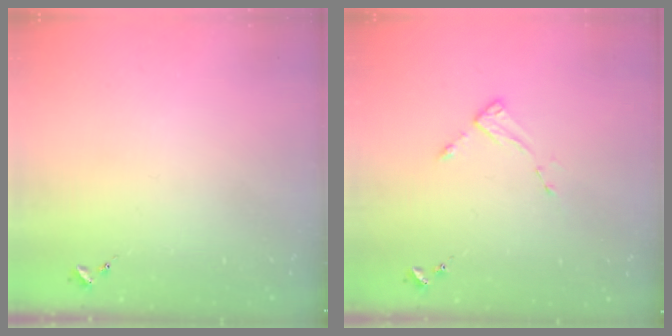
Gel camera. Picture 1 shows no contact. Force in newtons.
{"total": 2.6, "press": 2.6, "slide": 0.4}